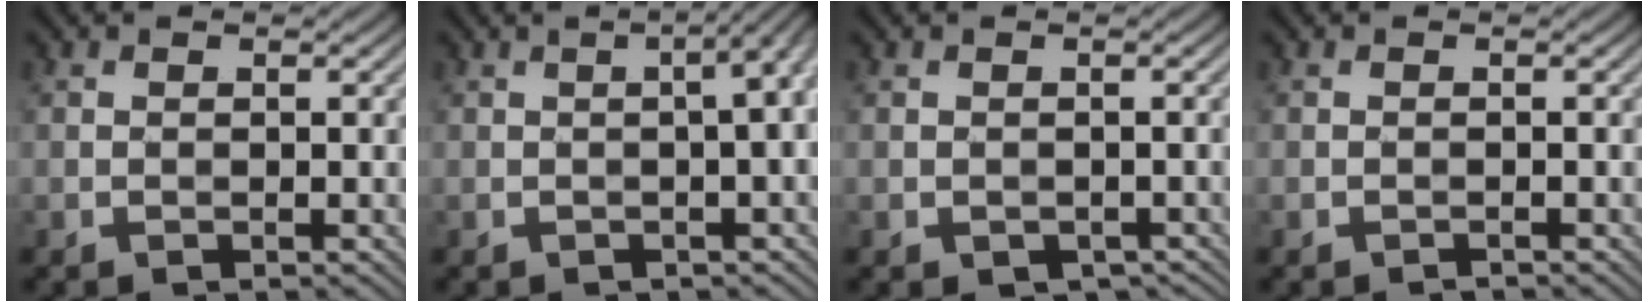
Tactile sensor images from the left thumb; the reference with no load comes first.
{"total": 6.4, "force": [0.1, 1.9, 6.1], "torque": [-0.066, 0.018, -0.006]}
{"total": 0.9, "force": [-0.5, 0.7, 0.1], "torque": [-0.008, -0.008, -0.006]}
{"total": 0.5, "force": [-0.5, -0.2, -0.1], "torque": [0.001, 0.006, -0.008]}